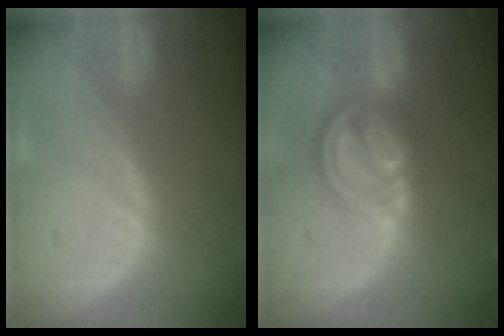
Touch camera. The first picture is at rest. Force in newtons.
{"total": 8.1, "press": 7.0, "slide": 4.1}